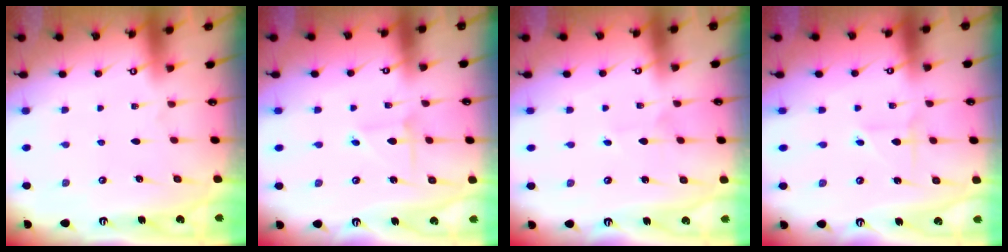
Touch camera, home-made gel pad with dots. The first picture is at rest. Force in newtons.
{"total": 2.3, "press": 2.3, "slide": 0.2}
{"total": 1.9, "press": 1.9, "slide": 0.2}
{"total": 2.3, "press": 2.3, "slide": 0.1}